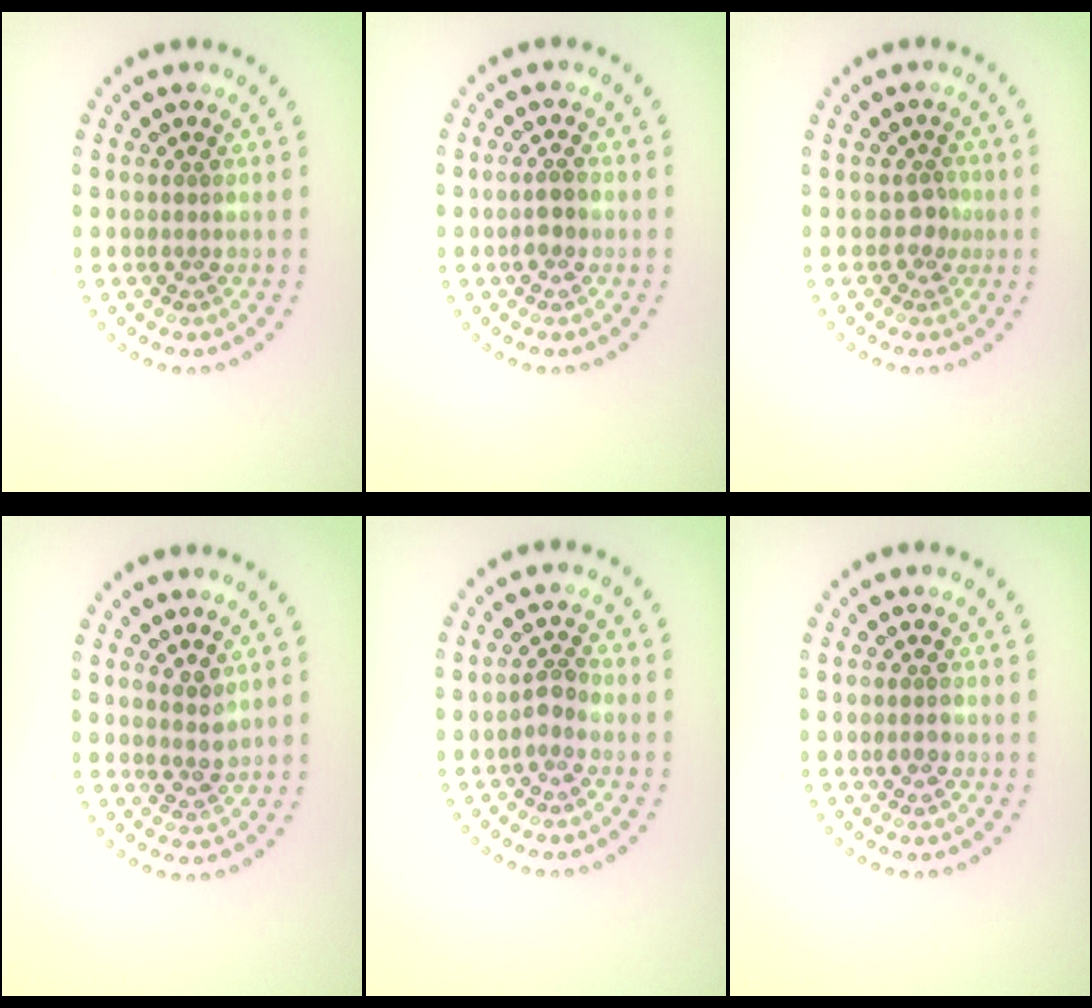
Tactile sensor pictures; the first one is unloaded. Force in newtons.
{"total": 1.3, "press": 1.3, "slide": 0.4}
{"total": 1.5, "press": 1.1, "slide": 1.0}
{"total": 1.8, "press": 1.5, "slide": 0.9}
{"total": 1.3, "press": 1.0, "slide": 0.8}
{"total": 1.0, "press": 1.0, "slide": 0.1}